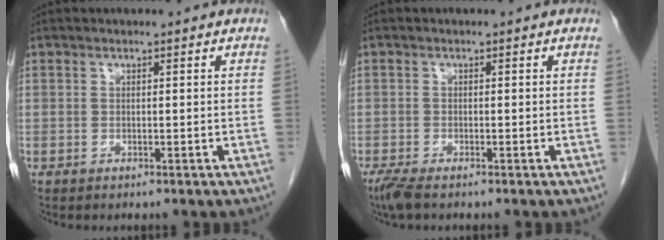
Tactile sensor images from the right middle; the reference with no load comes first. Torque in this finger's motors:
{"motor_torque": [0.27, -0.07, 0.09, 0.03]}